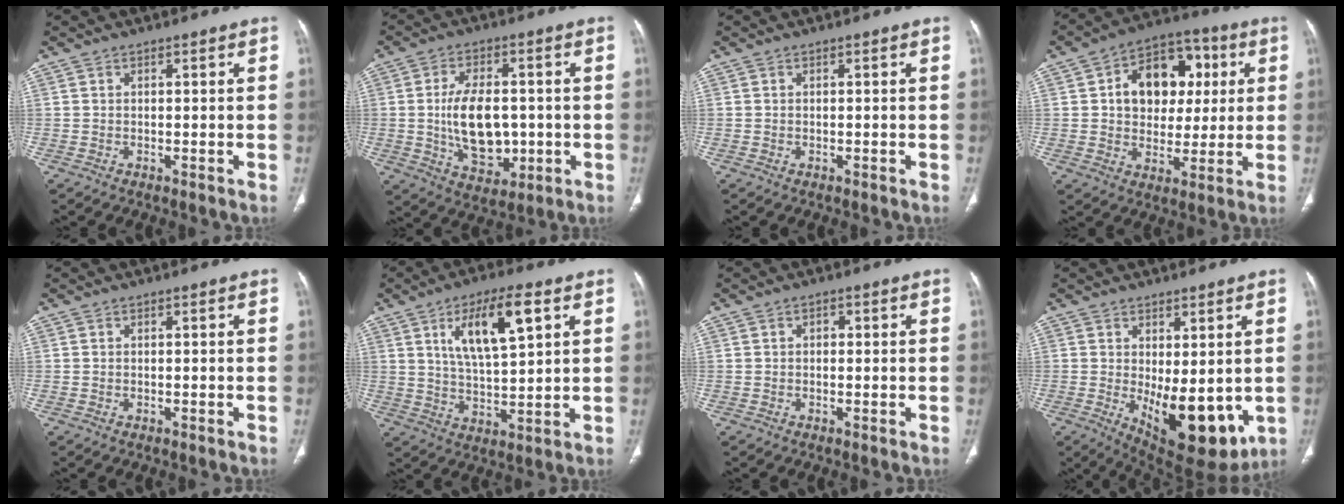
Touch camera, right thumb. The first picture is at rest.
{"total": 12.6, "force": [-0.6, 7.7, 10.0], "torque": [-0.151, -0.002, 0.001]}
{"total": 0.0}
{"total": 15.4, "force": [3.2, 11.2, 10.0], "torque": [-0.100, 0.012, 0.047]}
{"total": 0.0}
{"total": 12.8, "force": [5.2, 4.4, 10.8], "torque": [-0.176, -0.013, 0.096]}
{"total": 1.0, "force": [0.1, 0.8, 0.6], "torque": [-0.007, 0.004, 0.001]}
{"total": 13.6, "force": [-1.7, 6.1, 12.1], "torque": [-0.154, -0.026, -0.001]}